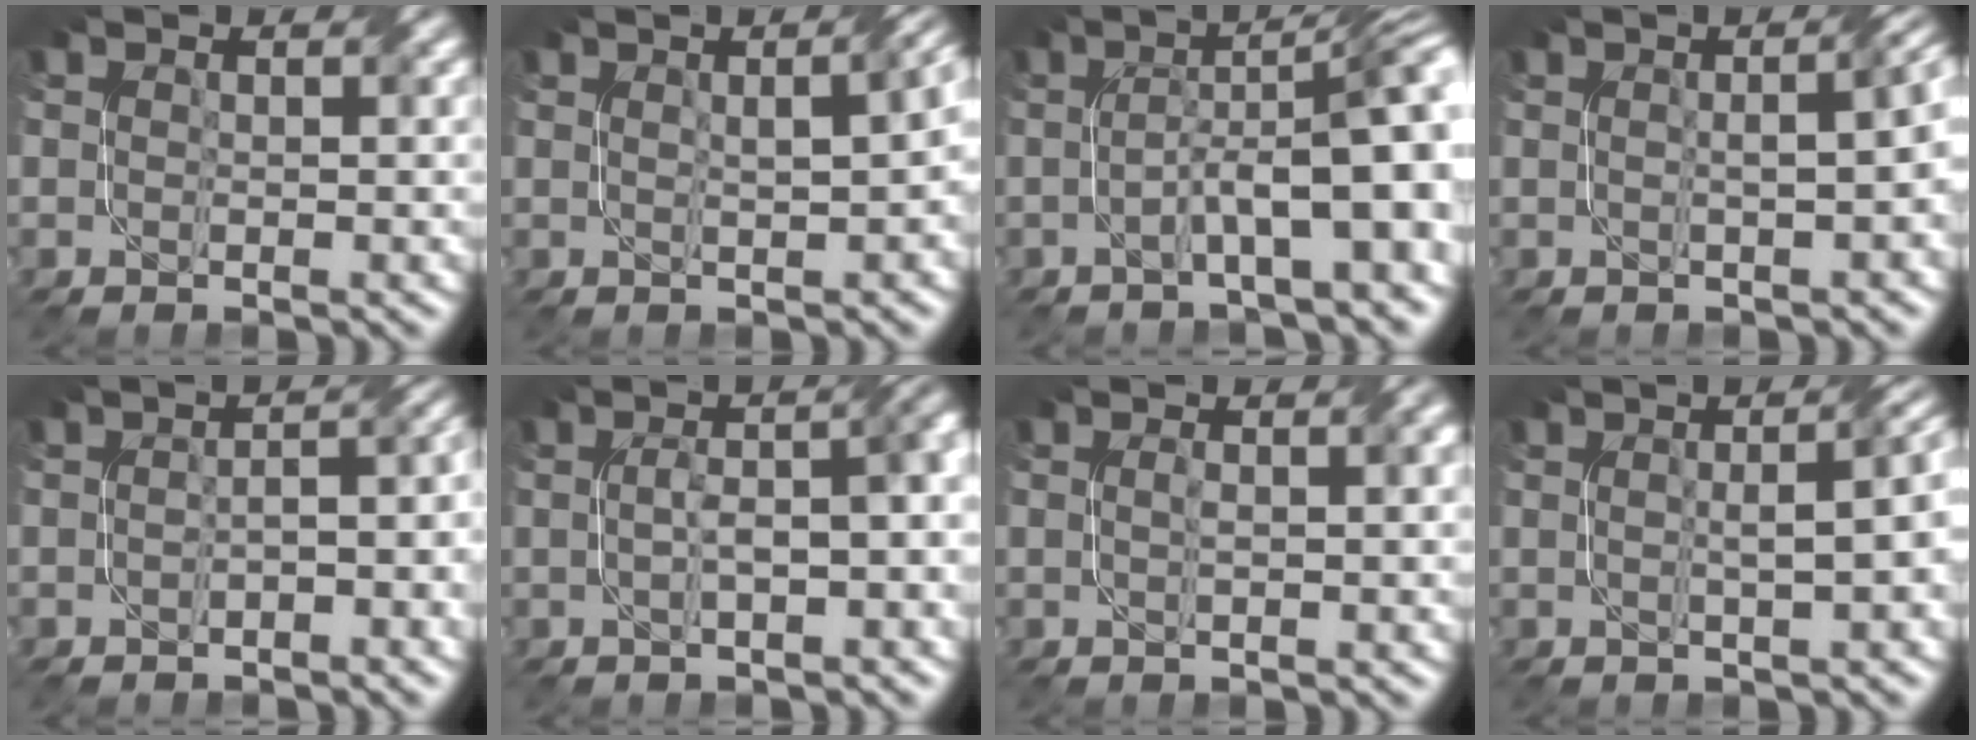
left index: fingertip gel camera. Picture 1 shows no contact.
{"total": 5.6, "force": [0.7, 2.0, 5.2], "torque": [-0.046, 0.016, 0.014]}
{"total": 9.2, "force": [-1.3, 2.2, 8.8], "torque": [-0.133, 0.020, -0.025]}
{"total": 6.6, "force": [0.3, 3.0, 5.9], "torque": [-0.033, 0.021, -0.001]}
{"total": 4.3, "force": [-1.5, 1.7, 3.6], "torque": [-0.039, 0.002, -0.020]}
{"total": 6.9, "force": [-0.6, 2.7, 6.3], "torque": [-0.080, 0.013, -0.008]}
{"total": 1.8, "force": [0.2, 0.3, 1.7], "torque": [-0.027, 0.007, 0.003]}
{"total": 6.1, "force": [0.3, 2.3, 5.7], "torque": [-0.036, 0.019, -0.001]}